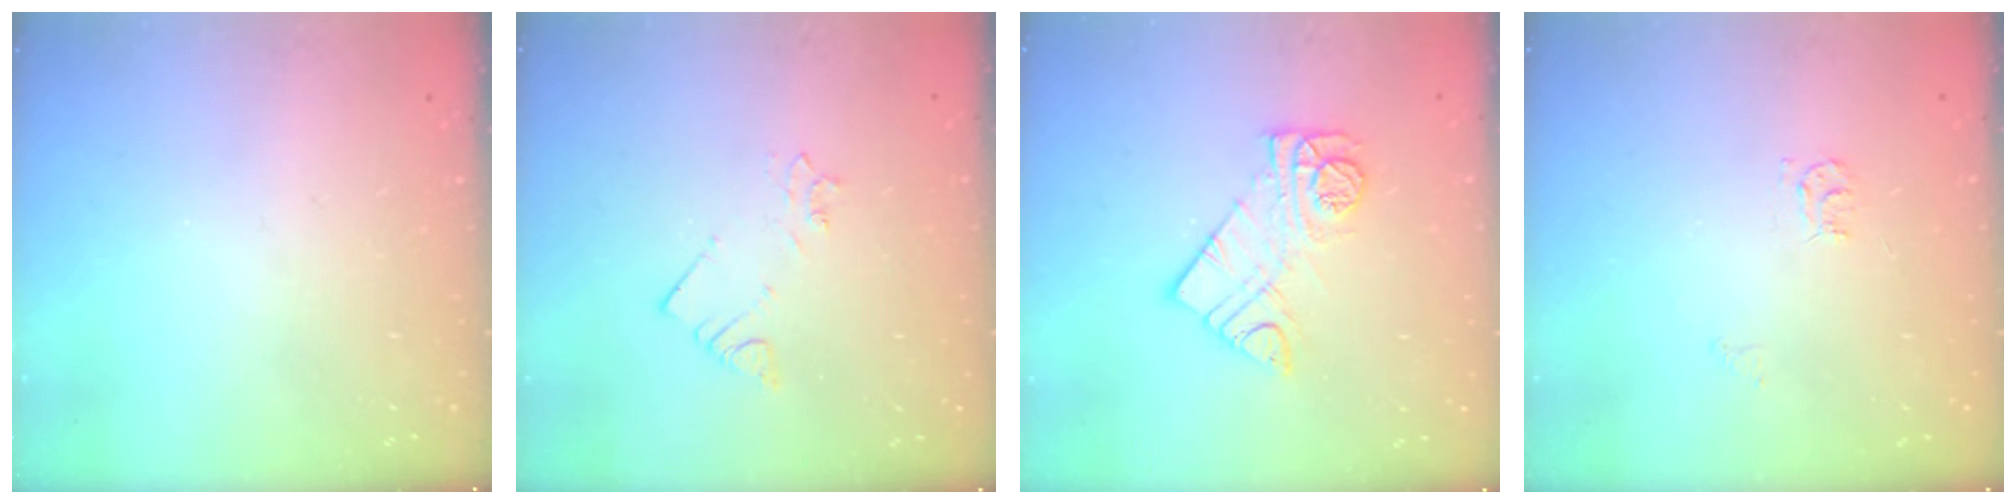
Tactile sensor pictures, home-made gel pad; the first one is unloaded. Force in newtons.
{"total": 2.7, "press": 2.7, "slide": 0.3}
{"total": 10.7, "press": 10.7, "slide": 0.6}
{"total": 3.9, "press": 3.9, "slide": 0.6}